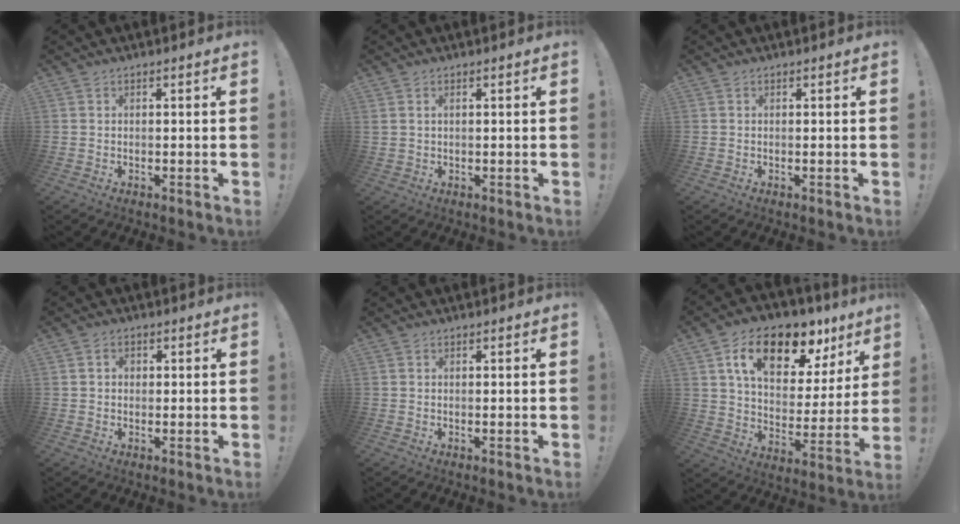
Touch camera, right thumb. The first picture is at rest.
{"total": 1.4, "force": [0.7, 0.9, 0.9], "torque": [-0.018, 0.002, 0.012]}
{"total": 0.0}
{"total": 1.8, "force": [0.1, 1.4, 1.0], "torque": [-0.014, 0.002, -0.001]}
{"total": 0.0}
{"total": 18.7, "force": [10.4, 10.0, 11.9], "torque": [-0.189, -0.046, 0.180]}